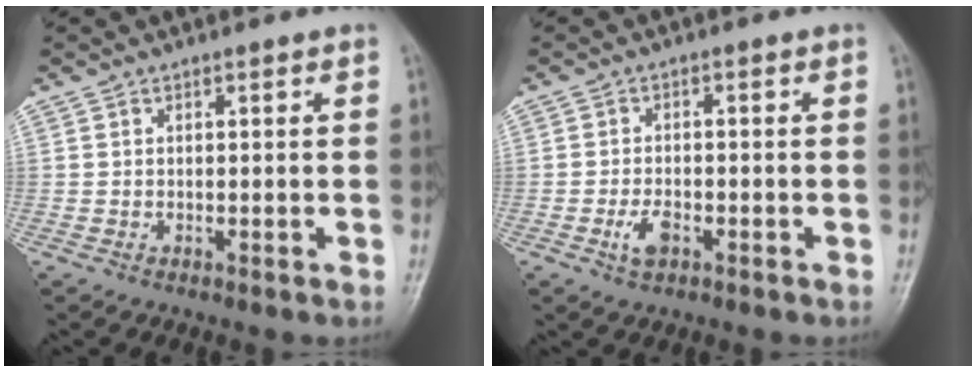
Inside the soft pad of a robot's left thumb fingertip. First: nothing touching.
{"total": 3.3, "force": [-1.8, 1.8, 2.2], "torque": [-0.047, 0.008, -0.032]}